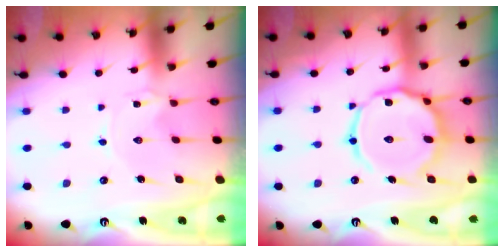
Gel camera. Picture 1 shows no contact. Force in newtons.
{"total": 16.2, "press": 16.2, "slide": 1.1}